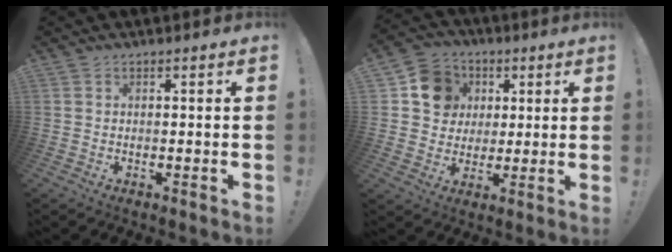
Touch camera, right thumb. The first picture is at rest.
{"total": 12.0, "force": [3.5, 10.8, 3.9], "torque": [-0.040, -0.009, 0.071]}